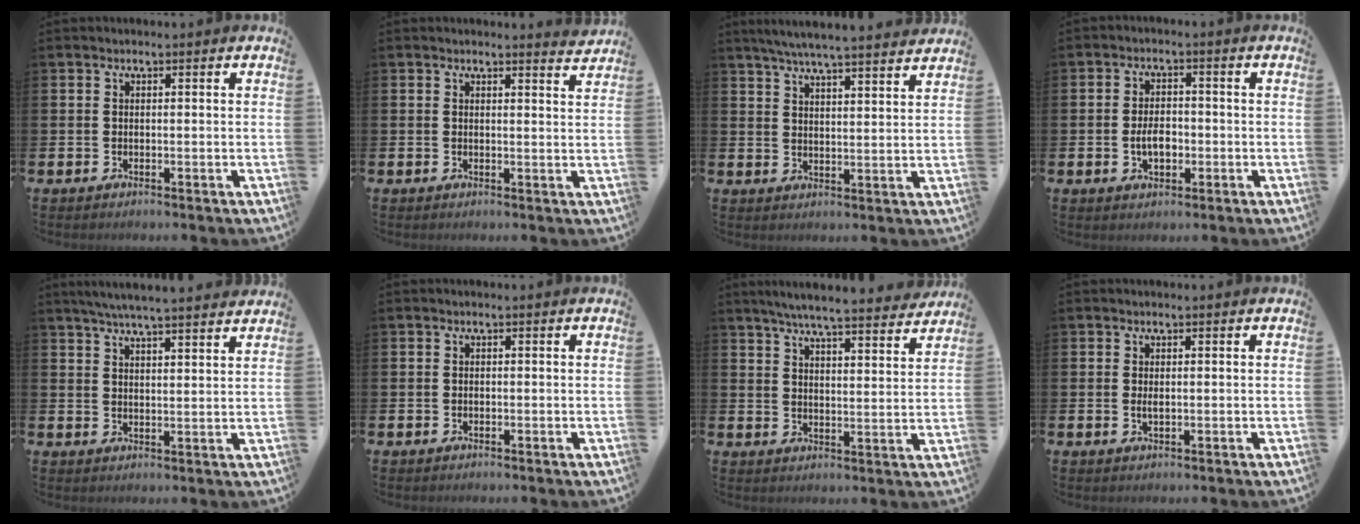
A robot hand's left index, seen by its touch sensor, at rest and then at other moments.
{"total": 2.1, "force": [2.1, -0.1, 0.0], "torque": [0.019, -0.021, 0.033]}
{"total": 5.9, "force": [5.6, -0.3, 1.7], "torque": [-0.048, -0.031, 0.099]}
{"total": 3.8, "force": [-0.8, 2.3, 2.9], "torque": [-0.037, -0.003, -0.020]}
{"total": 5.4, "force": [5.2, -0.3, 1.4], "torque": [-0.040, -0.023, 0.092]}
{"total": 0.0}
{"total": 6.4, "force": [6.1, 0.0, 1.9], "torque": [-0.046, -0.043, 0.103]}
{"total": 0.9, "force": [0.2, 0.3, 0.9], "torque": [-0.015, 0.002, 0.001]}